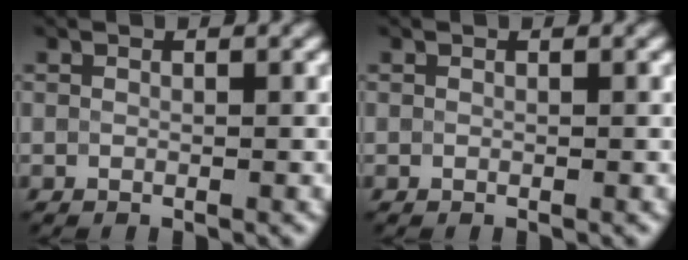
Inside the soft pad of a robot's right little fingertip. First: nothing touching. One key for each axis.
{"total": 0.0}